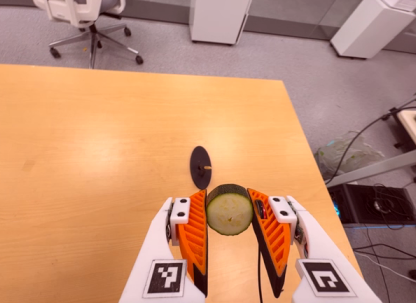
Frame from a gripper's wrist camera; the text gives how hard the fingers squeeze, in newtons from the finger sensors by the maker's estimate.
{"total": 8.6, "left": 8.0, "right": 9.2}